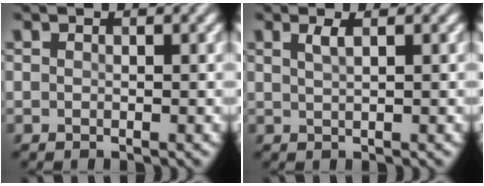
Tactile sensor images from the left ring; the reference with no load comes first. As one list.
[{"total": 1.3, "force": [0.7, 0.4, 1.1], "torque": [-0.016, 0.002, 0.010]}]